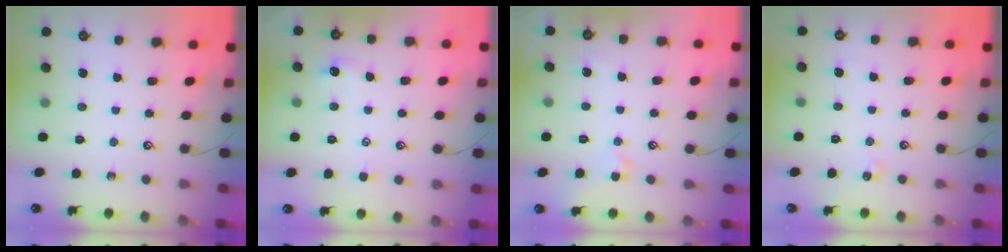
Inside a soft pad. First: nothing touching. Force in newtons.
{"total": 0.6, "press": 0.1, "slide": 0.6}
{"total": 0.6, "press": 0.5, "slide": 0.3}
{"total": 3.2, "press": 3.2, "slide": 0.5}